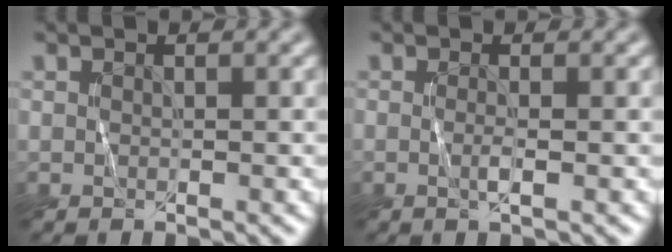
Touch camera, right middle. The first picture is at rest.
{"total": 1.1, "force": [-0.2, 0.1, 1.1], "torque": [-0.023, -0.005, -0.005]}